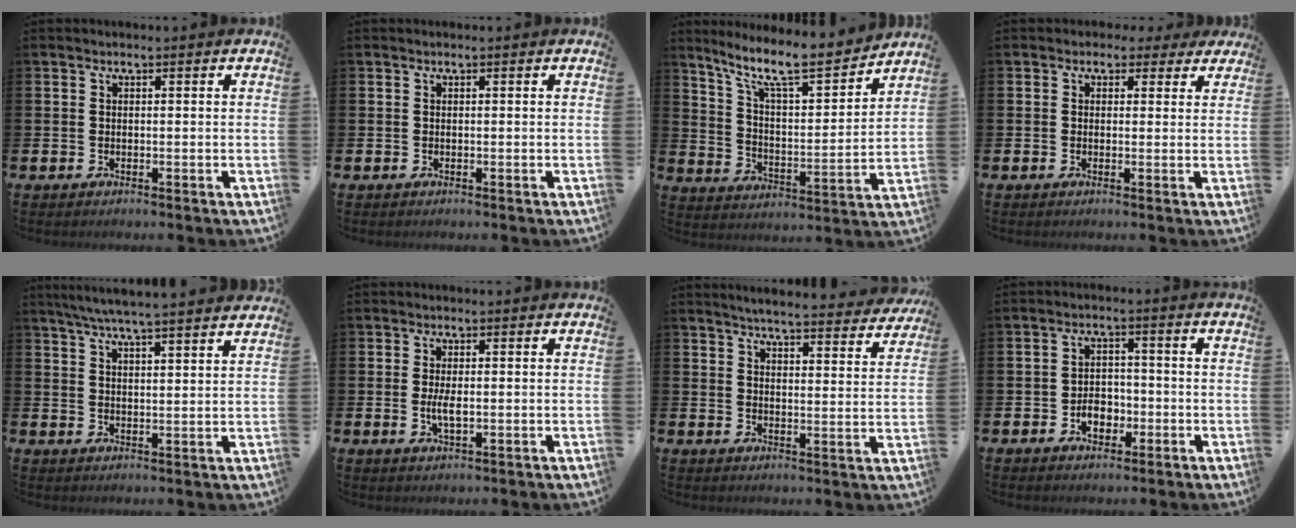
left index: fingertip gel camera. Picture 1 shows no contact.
{"total": 0.0}
{"total": 10.6, "force": [9.1, 1.8, 5.0], "torque": [-0.120, -0.060, 0.154]}
{"total": 1.8, "force": [1.0, 1.5, 0.1], "torque": [0.005, -0.001, 0.010]}
{"total": 5.7, "force": [5.5, -0.4, 1.7], "torque": [-0.055, -0.023, 0.099]}
{"total": 2.8, "force": [0.0, 1.1, 2.6], "torque": [-0.050, 0.001, -0.001]}
{"total": 5.0, "force": [4.9, 0.0, 1.1], "torque": [-0.030, -0.040, 0.082]}
{"total": 3.6, "force": [-1.3, 2.7, 2.1], "torque": [-0.027, -0.002, -0.031]}